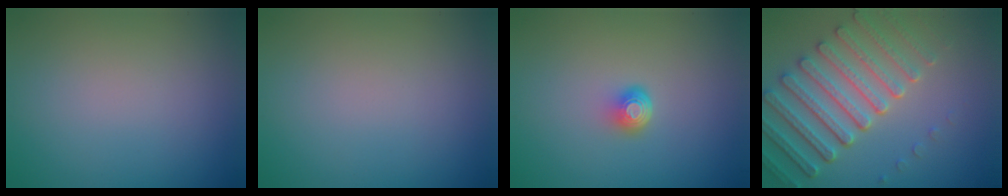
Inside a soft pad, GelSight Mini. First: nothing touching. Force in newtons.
{"total": 0.0}
{"total": 2.0, "press": 1.3, "slide": 1.6}
{"total": 7.2, "press": 5.4, "slide": 4.7}